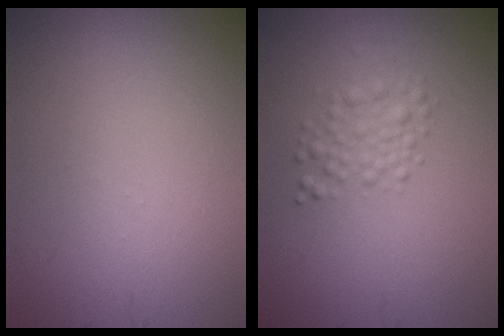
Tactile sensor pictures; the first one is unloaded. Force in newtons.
{"total": 2.2, "press": 2.2, "slide": 0.1}